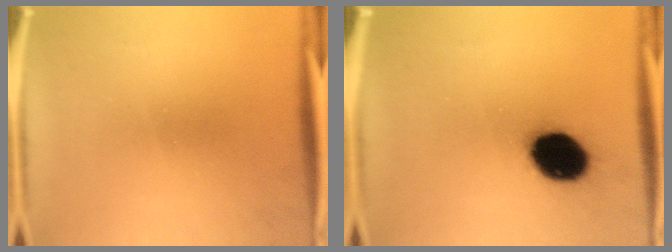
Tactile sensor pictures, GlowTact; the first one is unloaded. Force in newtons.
{"total": 15.4}